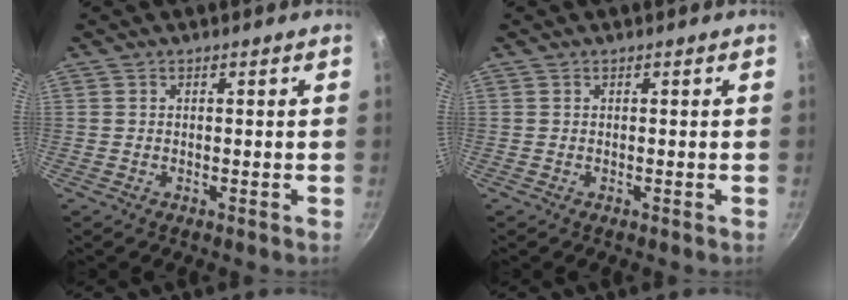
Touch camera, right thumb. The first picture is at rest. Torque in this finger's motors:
{"motor_torque": [0.00, 0.00, -0.20, 0.20, 0.00]}